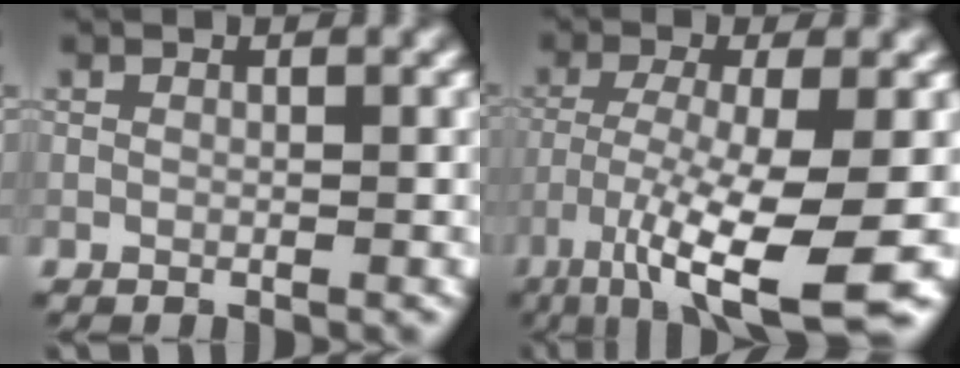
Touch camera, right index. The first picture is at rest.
{"total": 10.1, "force": [-5.3, 2.0, 8.4], "torque": [-0.154, -0.018, -0.092]}